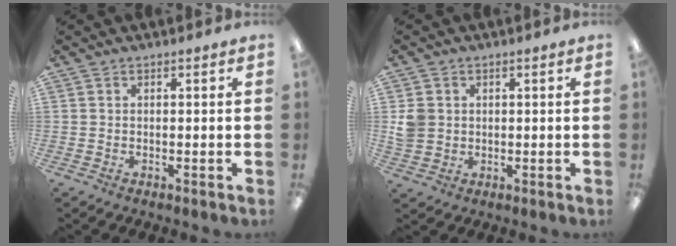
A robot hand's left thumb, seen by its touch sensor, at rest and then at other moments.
{"total": 4.7, "force": [0.6, 4.4, 1.4], "torque": [-0.024, 0.007, 0.015]}